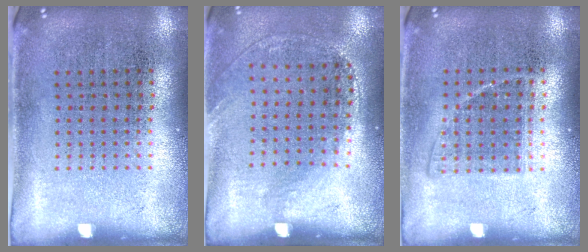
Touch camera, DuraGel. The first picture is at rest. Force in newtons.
{"total": 1.4, "press": 1.0, "slide": 1.0}
{"total": 0.8, "press": 0.8, "slide": 0.3}